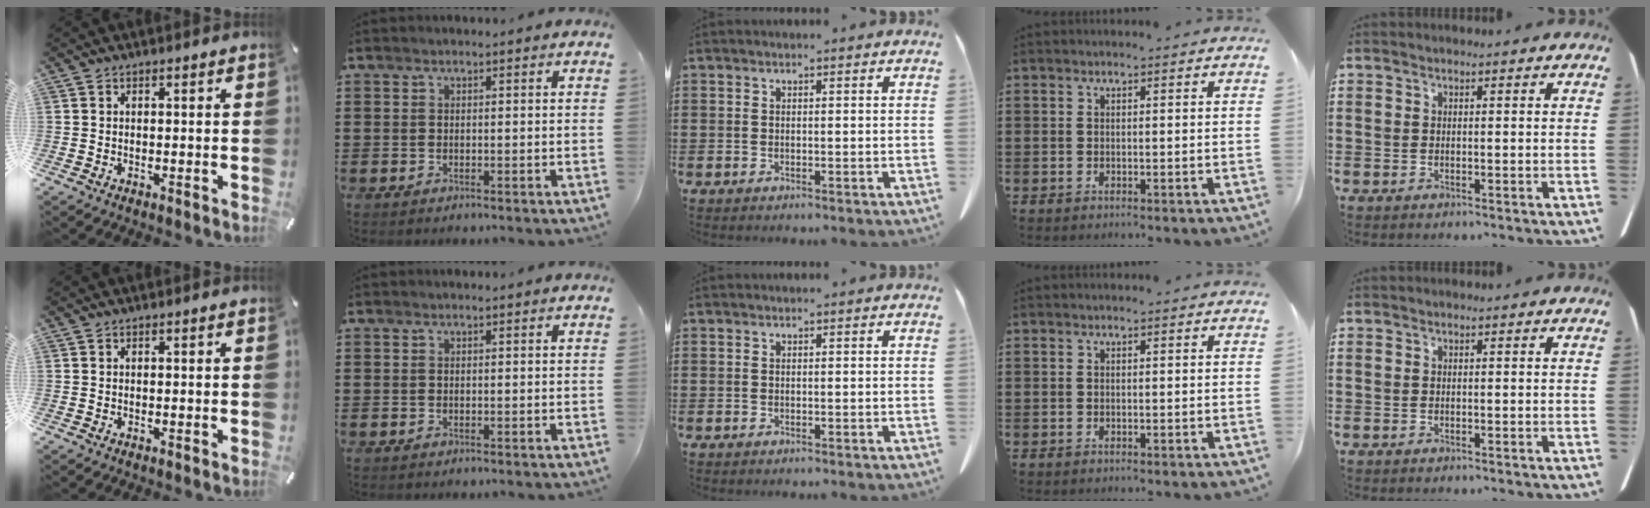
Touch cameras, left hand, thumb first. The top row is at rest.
{}